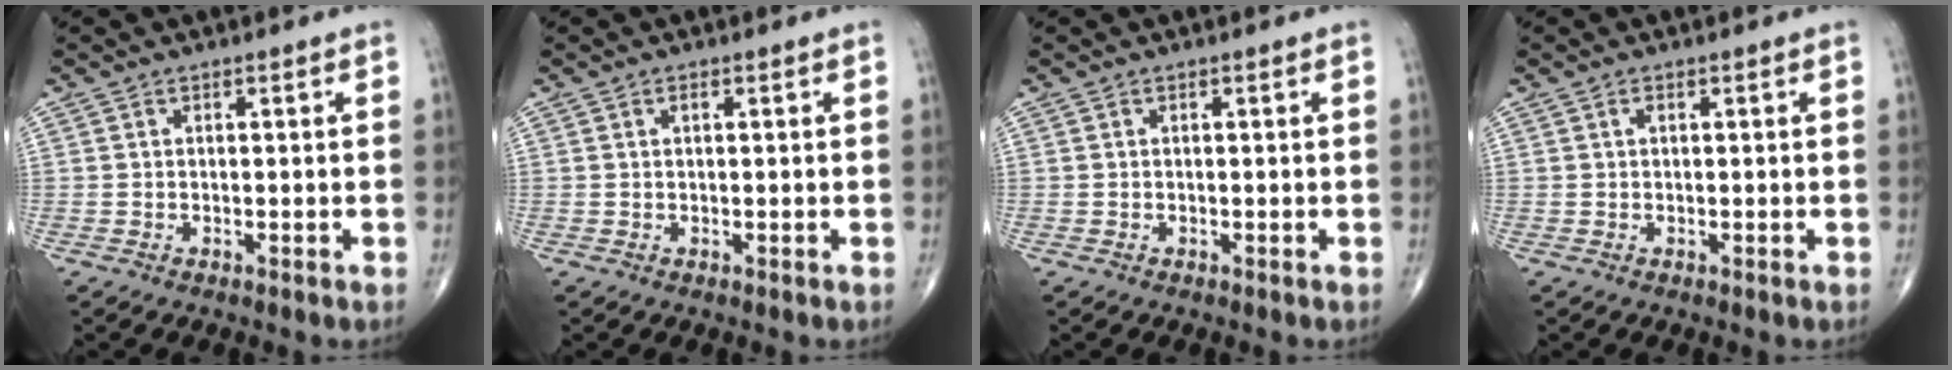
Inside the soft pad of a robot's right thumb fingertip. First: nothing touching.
{"total": 0.6, "force": [0.2, 0.2, 0.5], "torque": [-0.007, -0.001, 0.003]}
{"total": 0.0}
{"total": 0.6, "force": [0.2, 0.3, 0.4], "torque": [-0.008, 0.002, 0.003]}